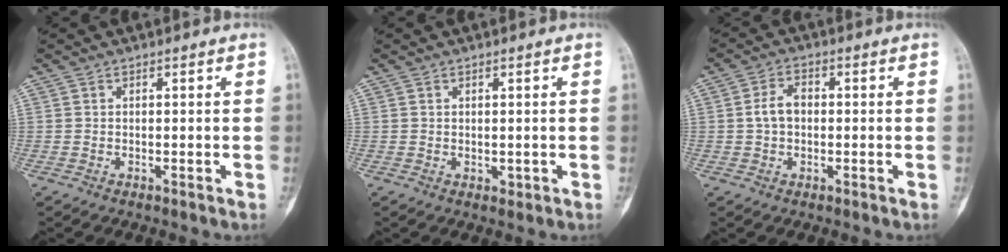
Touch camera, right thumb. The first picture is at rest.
{"total": 0.9, "force": [0.1, 0.7, 0.5], "torque": [-0.006, -0.002, 0.006]}
{"total": 4.3, "force": [0.0, 2.9, 3.2], "torque": [-0.058, 0.015, -0.006]}